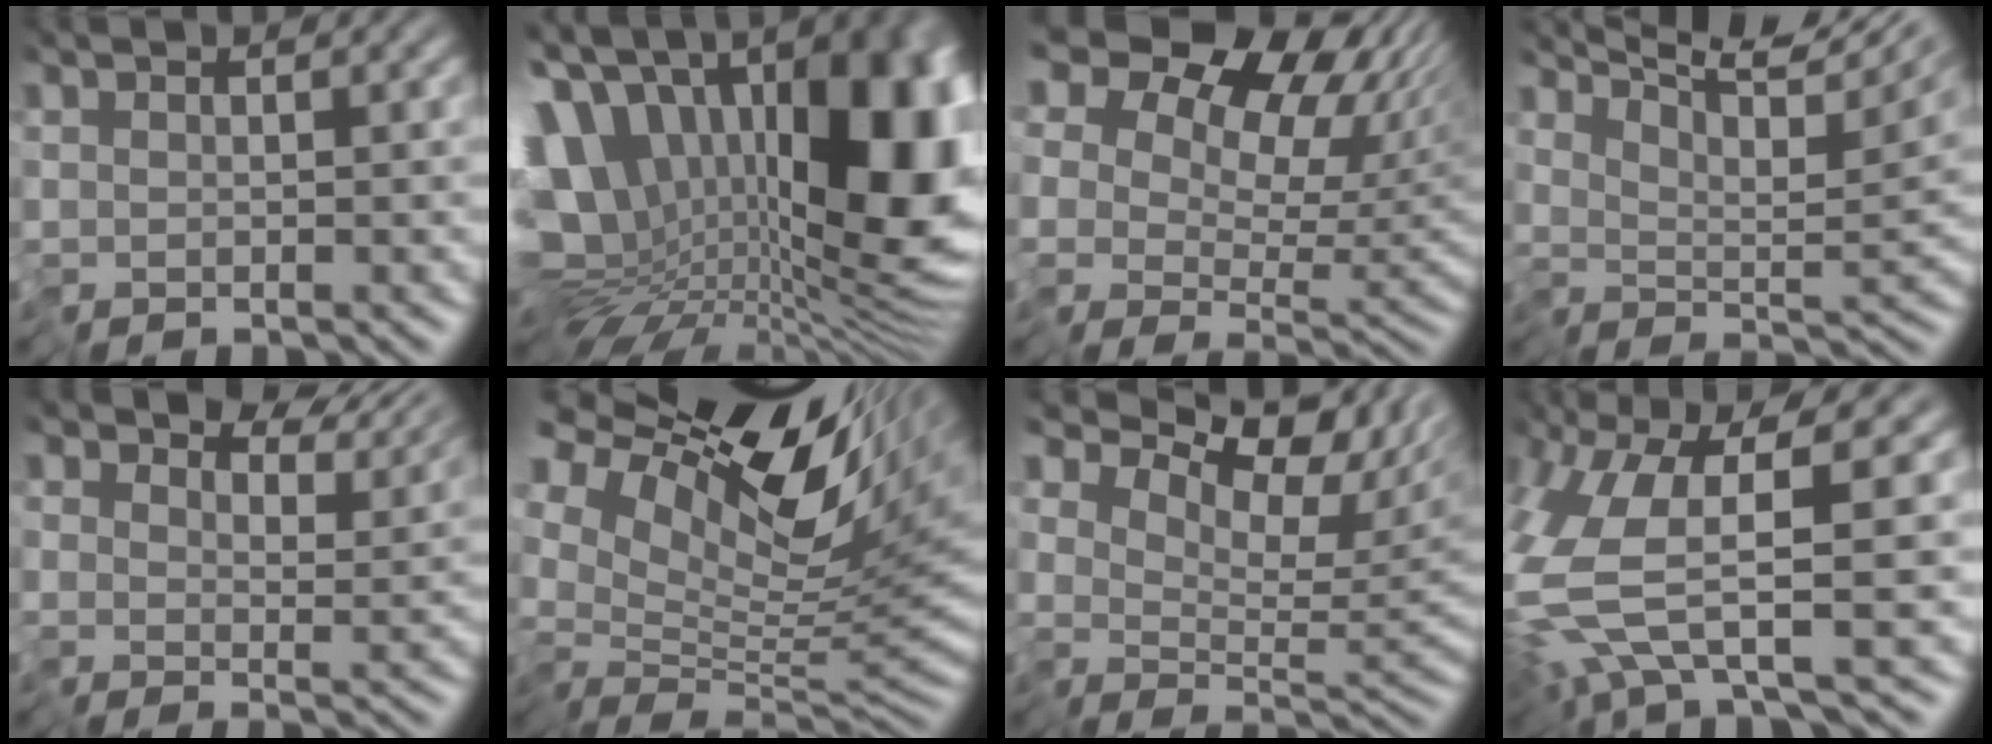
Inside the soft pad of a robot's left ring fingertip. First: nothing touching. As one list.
[{"total": 19.8, "force": [3.2, 11.8, 15.5], "torque": [-0.250, -0.012, 0.080]}, {"total": 16.1, "force": [8.6, 10.0, 9.2], "torque": [-0.182, 0.055, 0.143]}, {"total": 9.8, "force": [8.4, 0.9, 4.9], "torque": [-0.074, 0.013, 0.109]}, {"total": 4.7, "force": [4.2, 1.6, 1.3], "torque": [-0.023, 0.000, 0.070]}, {"total": 14.2, "force": [7.8, 5.8, 10.3], "torque": [-0.191, 0.031, 0.140]}, {"total": 8.0, "force": [6.5, 2.6, 3.9], "torque": [-0.052, 0.009, 0.108]}, {"total": 7.1, "force": [-0.2, 1.0, 7.1], "torque": [-0.170, -0.004, -0.008]}]